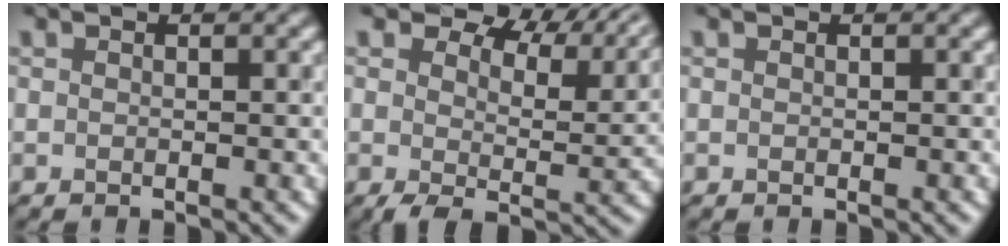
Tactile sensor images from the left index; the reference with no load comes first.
{"total": 7.4, "force": [4.5, 3.8, 4.4], "torque": [-0.063, -0.008, 0.071]}
{"total": 0.0}